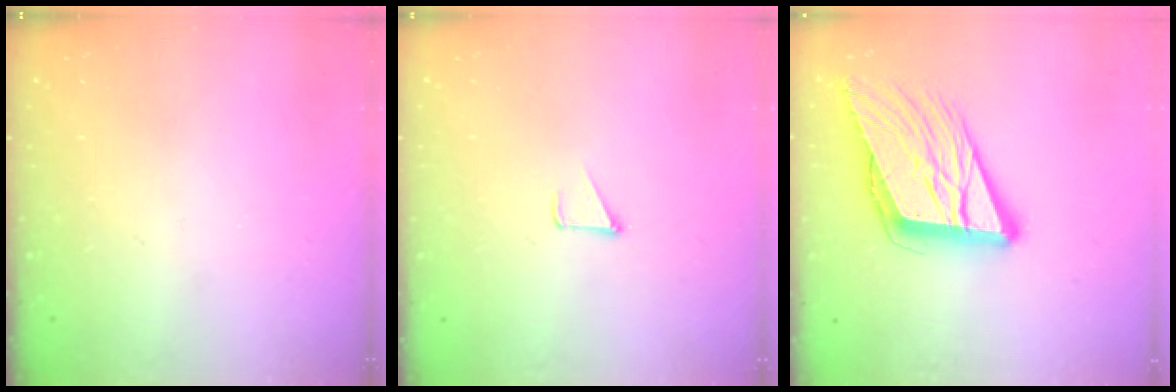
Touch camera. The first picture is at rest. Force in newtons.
{"total": 1.2, "press": 1.2, "slide": 0.1}
{"total": 17.4, "press": 16.8, "slide": 4.4}